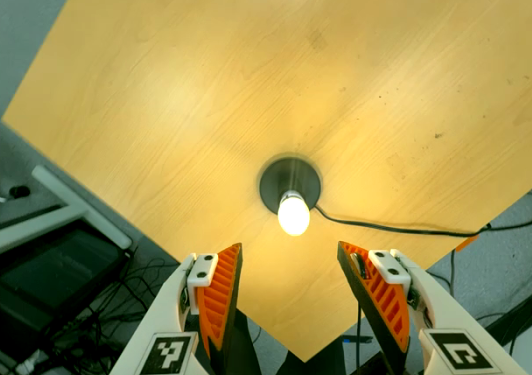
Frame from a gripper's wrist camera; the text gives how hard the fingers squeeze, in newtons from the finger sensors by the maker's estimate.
{"total": 0.0}